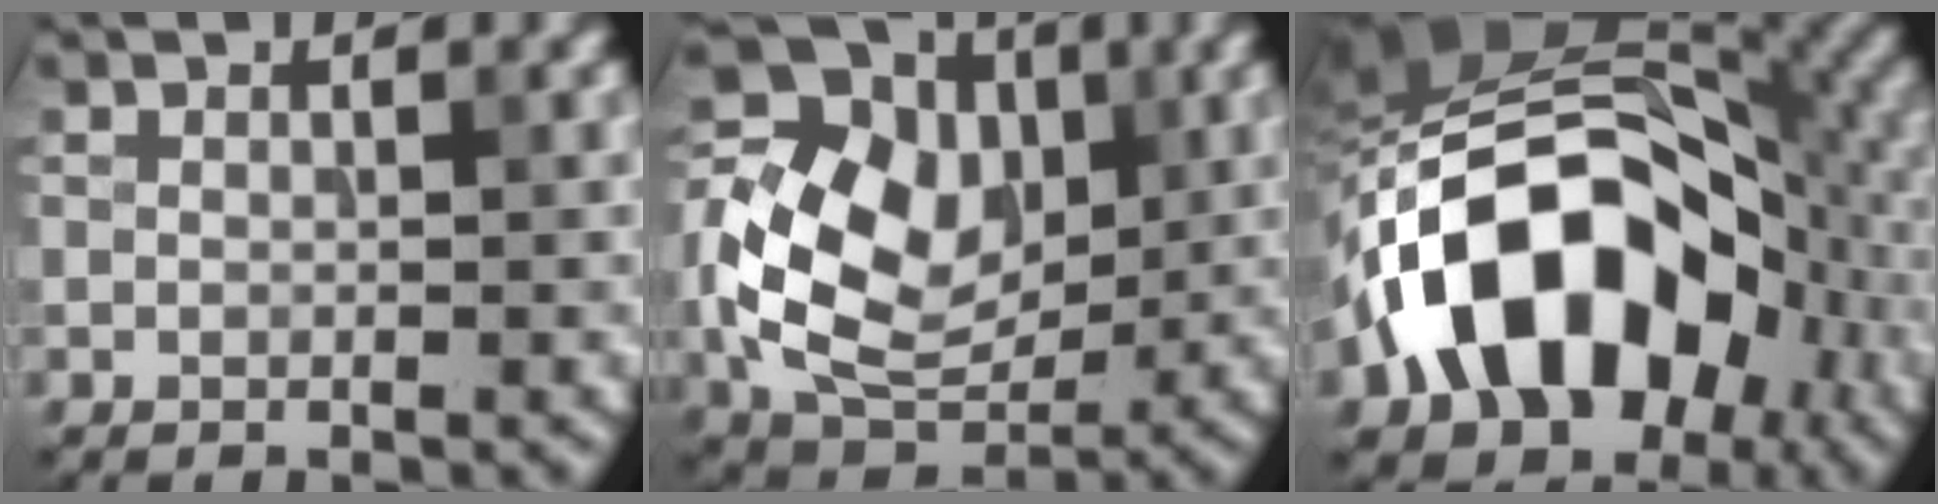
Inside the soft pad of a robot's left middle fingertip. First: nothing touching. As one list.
[{"total": 13.4, "force": [-0.2, 10.2, 8.6], "torque": [-0.170, 0.014, -0.006]}, {"total": 14.9, "force": [-5.1, 9.9, 9.9], "torque": [-0.150, 0.017, -0.103]}]